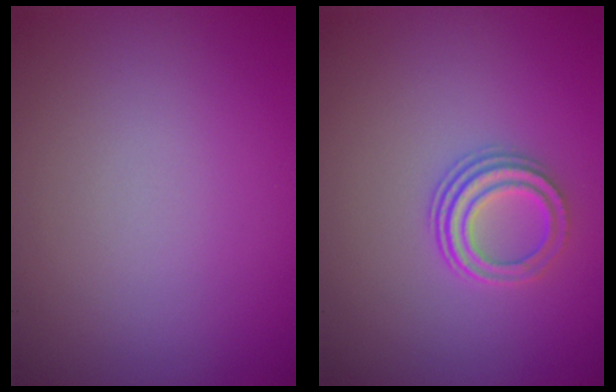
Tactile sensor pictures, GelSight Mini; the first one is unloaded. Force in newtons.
{"total": 2.8, "press": 2.2, "slide": 1.8}